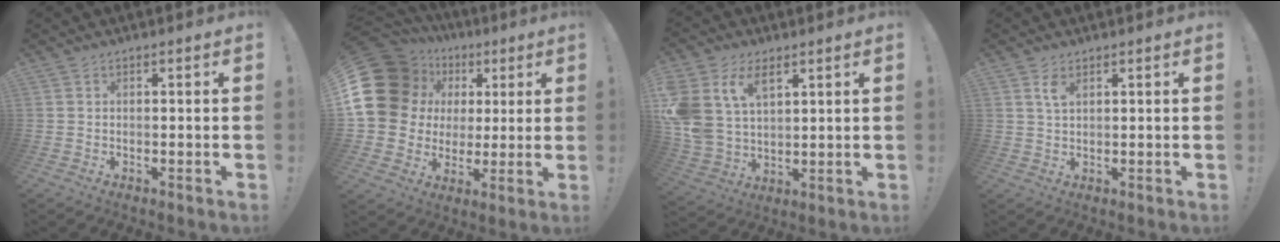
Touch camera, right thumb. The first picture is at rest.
{"total": 20.0, "force": [5.6, 16.3, 10.3], "torque": [-0.173, -0.022, 0.134]}
{"total": 13.5, "force": [6.8, 8.9, 7.6], "torque": [-0.175, -0.032, 0.131]}
{"total": 2.6, "force": [1.5, 1.1, 1.8], "torque": [-0.021, -0.008, 0.023]}